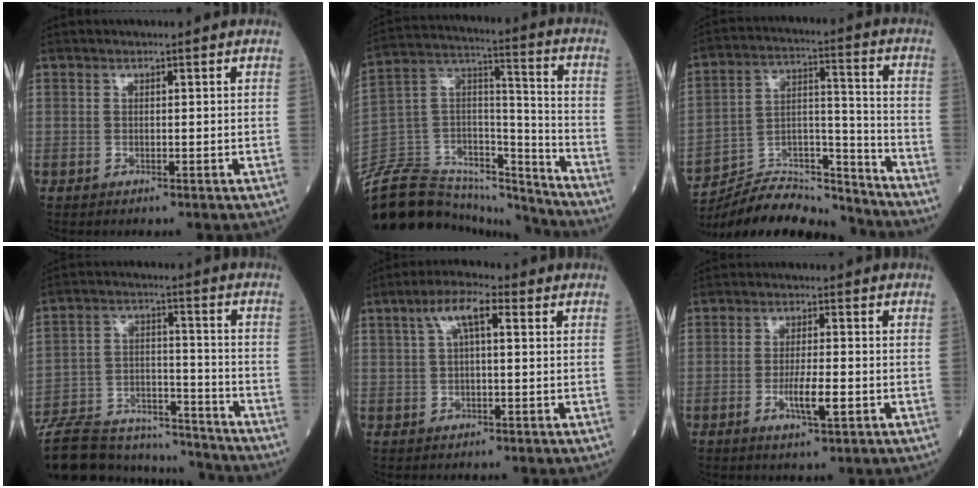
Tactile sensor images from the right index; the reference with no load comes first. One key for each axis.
{"total": 23.7, "fx": -22.3, "fy": 4.8, "fz": 6.4, "tx": -0.148, "ty": 0.032, "tz": -0.375}
{"total": 16.8, "fx": -16.4, "fy": 2.0, "fz": 3.0, "tx": -0.052, "ty": 0.040, "tz": -0.273}
{"total": 20.7, "fx": -19.2, "fy": 4.8, "fz": 6.1, "tx": -0.138, "ty": 0.005, "tz": -0.301}
{"total": 5.8, "fx": 2.1, "fy": 1.5, "fz": 5.2, "tx": -0.101, "ty": 0.027, "tz": 0.036}
{"total": 4.9, "fx": -1.5, "fy": 0.6, "fz": 4.6, "tx": -0.084, "ty": -0.005, "tz": -0.025}